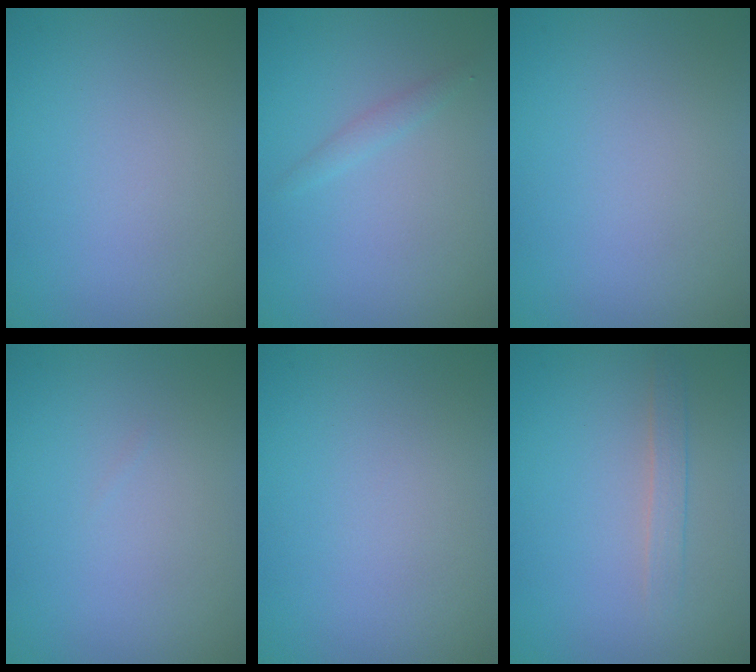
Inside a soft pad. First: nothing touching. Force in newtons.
{"total": 0.9, "press": 0.9, "slide": 0.1}
{"total": 0.0}
{"total": 0.0}
{"total": 0.0}
{"total": 1.4, "press": 1.4, "slide": 0.1}